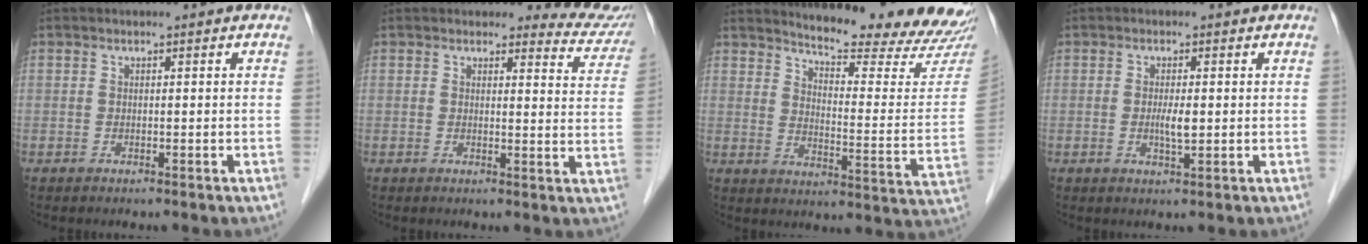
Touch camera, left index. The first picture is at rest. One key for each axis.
{"total": 6.8, "fx": 6.6, "fy": 1.8, "fz": -0.1, "tx": 0.026, "ty": -0.039, "tz": 0.042}
{"total": 20.5, "fx": 19.3, "fy": 1.6, "fz": 6.7, "tx": -0.091, "ty": -0.104, "tz": 0.229}
{"total": 2.3, "fx": -0.1, "fy": 0.5, "fz": 2.2, "tx": -0.044, "ty": -0.004, "tz": -0.001}